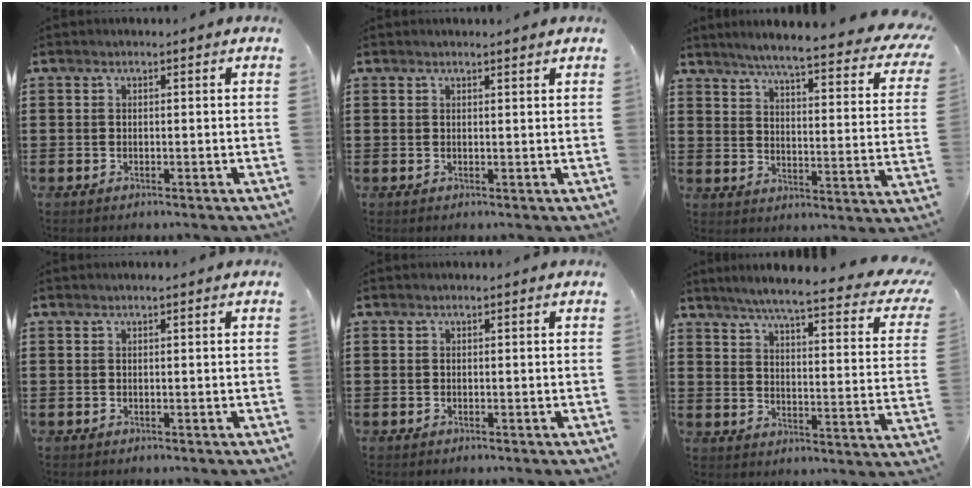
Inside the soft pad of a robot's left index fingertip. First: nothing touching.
{"total": 1.1, "force": [1.0, 0.0, 0.4], "torque": [-0.009, -0.001, 0.020]}
{"total": 5.9, "force": [4.8, -0.6, 3.4], "torque": [-0.078, -0.040, 0.072]}
{"total": 0.0}
{"total": 0.0}
{"total": 6.1, "force": [4.8, -0.4, 3.8], "torque": [-0.086, -0.040, 0.072]}